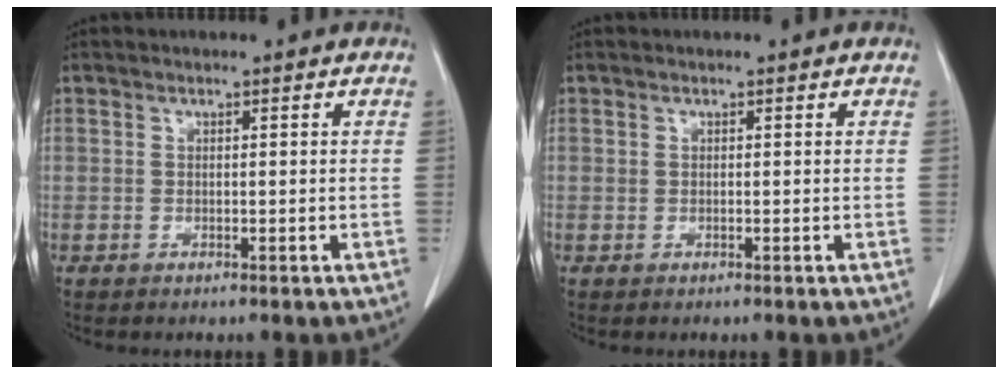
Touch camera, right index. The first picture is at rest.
{"total": 0.0}